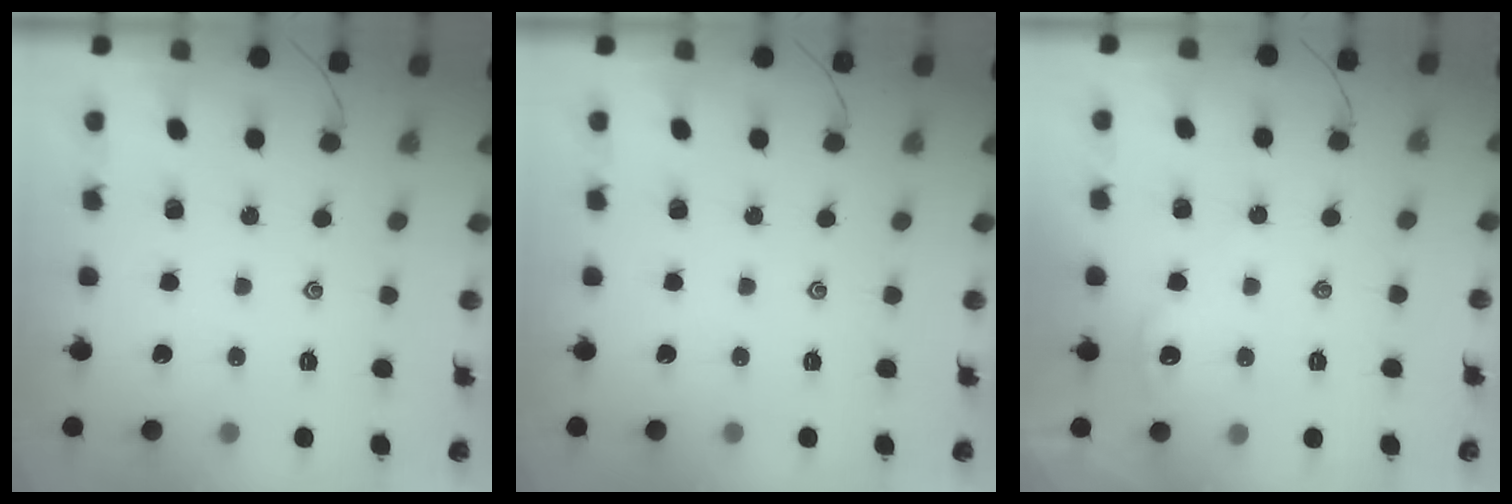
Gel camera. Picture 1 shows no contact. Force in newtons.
{"total": 0.0}
{"total": 2.6, "press": 2.6, "slide": 0.3}